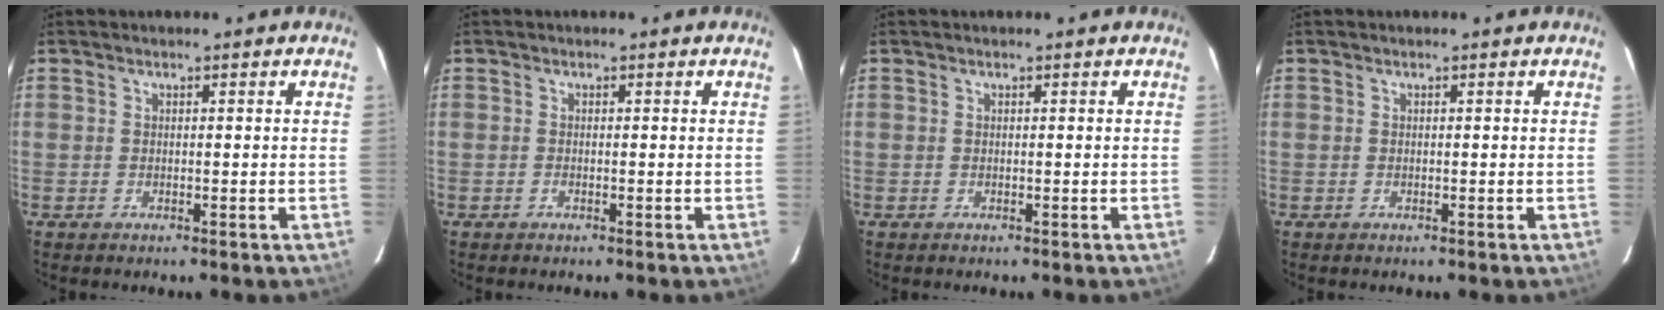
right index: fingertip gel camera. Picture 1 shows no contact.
{"total": 0.0}
{"total": 0.0}
{"total": 0.0}